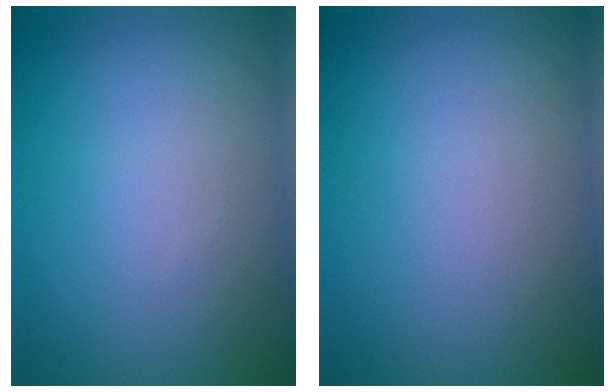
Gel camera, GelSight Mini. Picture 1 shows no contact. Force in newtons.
{"total": 0.0}